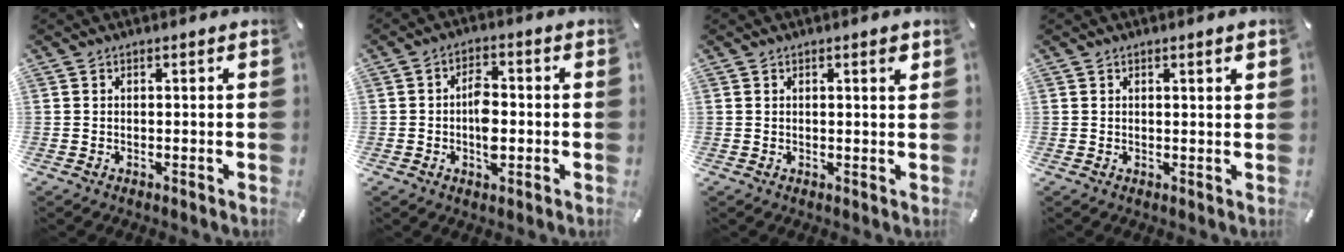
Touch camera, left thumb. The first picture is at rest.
{"total": 6.1, "force": [-1.0, 3.4, 5.0], "torque": [-0.092, 0.002, -0.019]}
{"total": 1.7, "force": [0.9, 0.3, 1.4], "torque": [-0.021, -0.001, 0.012]}
{"total": 1.6, "force": [0.8, 0.1, 1.4], "torque": [-0.027, 0.002, 0.012]}